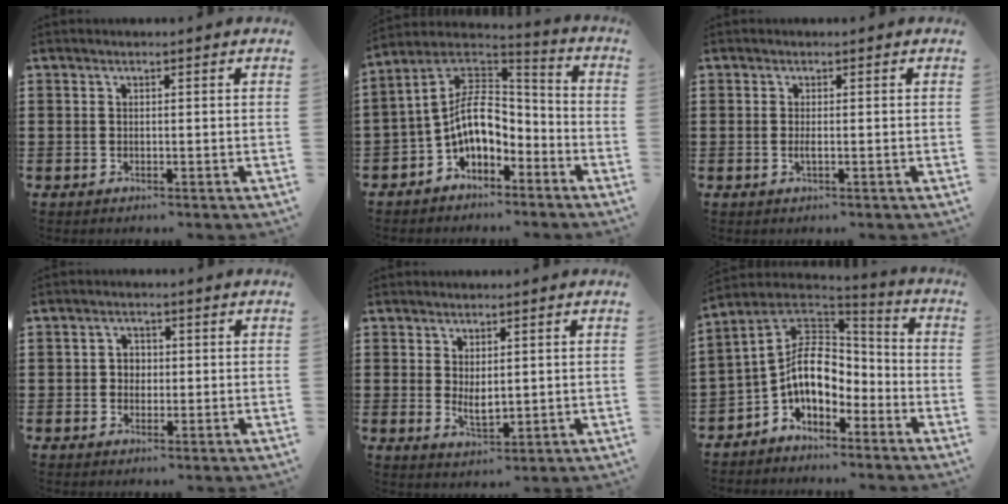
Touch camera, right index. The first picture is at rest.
{"total": 9.0, "force": [-1.7, 5.4, 6.9], "torque": [-0.168, -0.012, -0.041]}
{"total": 1.1, "force": [-0.2, 0.2, 1.0], "torque": [-0.019, -0.003, -0.003]}
{"total": 1.8, "force": [-0.2, 1.6, 0.7], "torque": [-0.018, 0.007, -0.007]}
{"total": 2.9, "force": [0.5, 1.4, 2.5], "torque": [-0.040, -0.003, 0.010]}
{"total": 10.0, "force": [-2.0, 6.4, 7.5], "torque": [-0.178, -0.002, -0.045]}